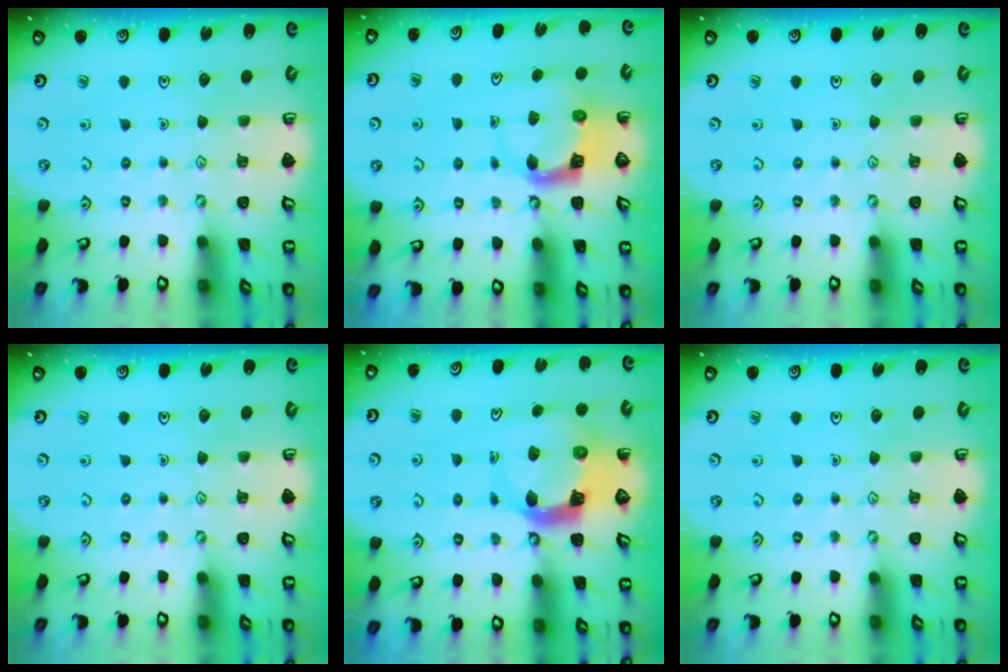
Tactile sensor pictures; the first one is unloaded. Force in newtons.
{"total": 3.8, "press": 3.8, "slide": 0.7}
{"total": 0.0}
{"total": 0.0}
{"total": 7.1, "press": 7.1, "slide": 1.0}
{"total": 0.0}